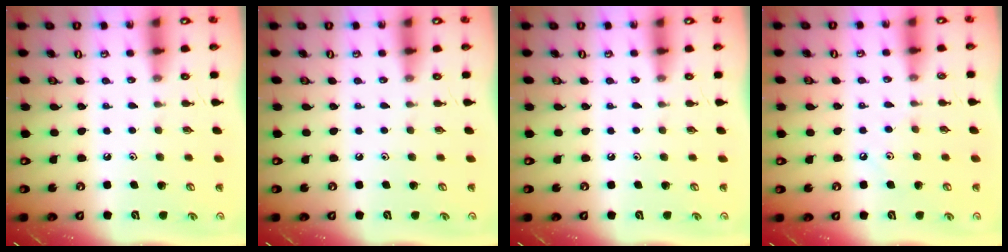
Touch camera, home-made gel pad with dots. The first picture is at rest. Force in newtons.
{"total": 0.0}
{"total": 0.0}
{"total": 3.9, "press": 3.9, "slide": 0.5}